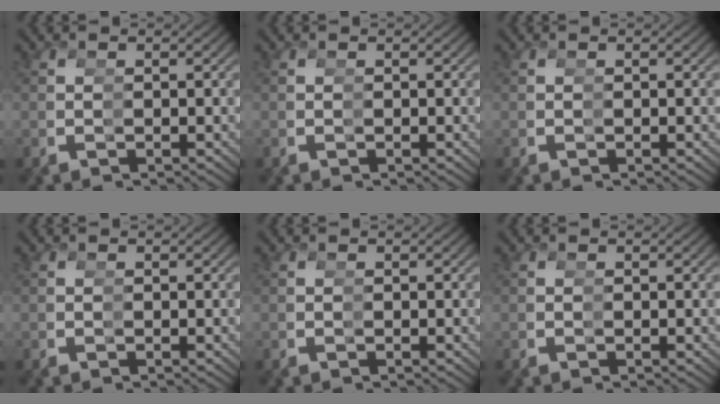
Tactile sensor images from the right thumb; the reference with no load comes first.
{"total": 0.0}
{"total": 0.0}
{"total": 0.0}
{"total": 0.0}
{"total": 0.0}